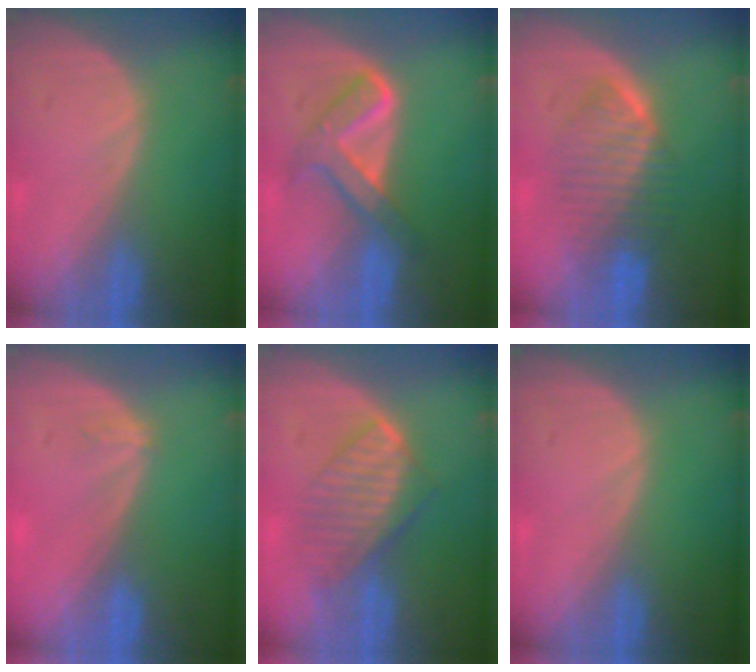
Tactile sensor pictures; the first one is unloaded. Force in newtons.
{"total": 5.9, "press": 5.9, "slide": 0.2}
{"total": 6.5, "press": 6.4, "slide": 1.0}
{"total": 0.9, "press": 0.6, "slide": 0.6}
{"total": 6.8, "press": 6.3, "slide": 2.4}
{"total": 0.0}